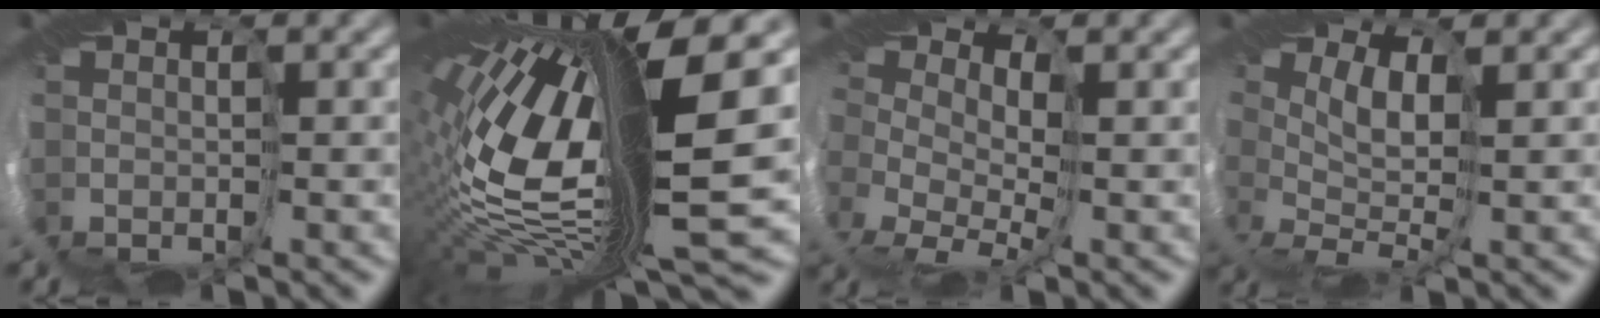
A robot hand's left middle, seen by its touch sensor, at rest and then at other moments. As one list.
[{"total": 15.7, "force": [1.3, 4.3, 15.0], "torque": [-0.297, 0.008, 0.025]}, {"total": 3.2, "force": [0.2, 1.9, 2.6], "torque": [-0.054, -0.001, 0.011]}, {"total": 2.3, "force": [0.7, 0.2, 2.2], "torque": [-0.050, 0.002, 0.018]}]